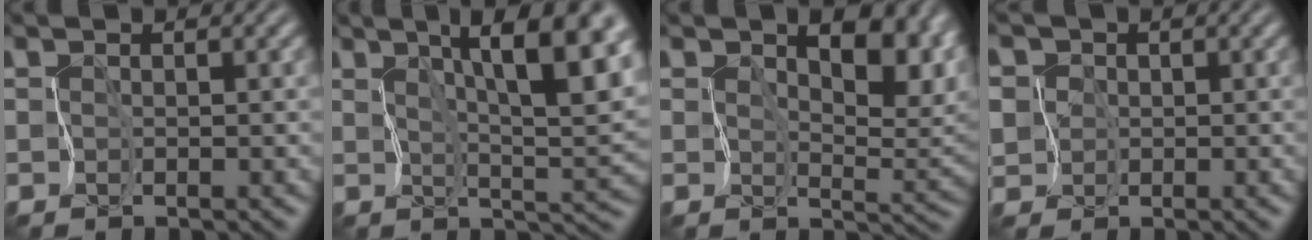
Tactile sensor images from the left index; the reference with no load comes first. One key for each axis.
{"total": 10.2, "fx": 4.4, "fy": 3.0, "fz": 8.7, "tx": -0.125, "ty": 0.004, "tz": 0.065}
{"total": 9.4, "fx": 4.0, "fy": 4.4, "fz": 7.3, "tx": -0.105, "ty": -0.007, "tz": 0.069}
{"total": 5.0, "fx": 0.3, "fy": 4.8, "fz": 1.5, "tx": -0.044, "ty": 0.017, "tz": -0.017}